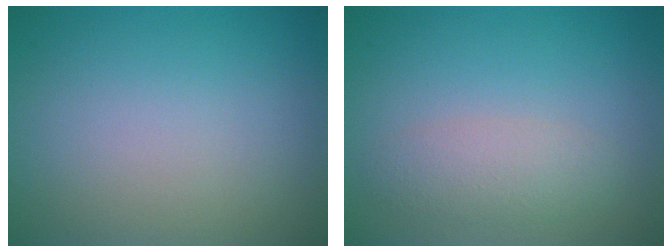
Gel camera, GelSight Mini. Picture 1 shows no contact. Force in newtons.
{"total": 2.4, "press": 2.4, "slide": 0.2}